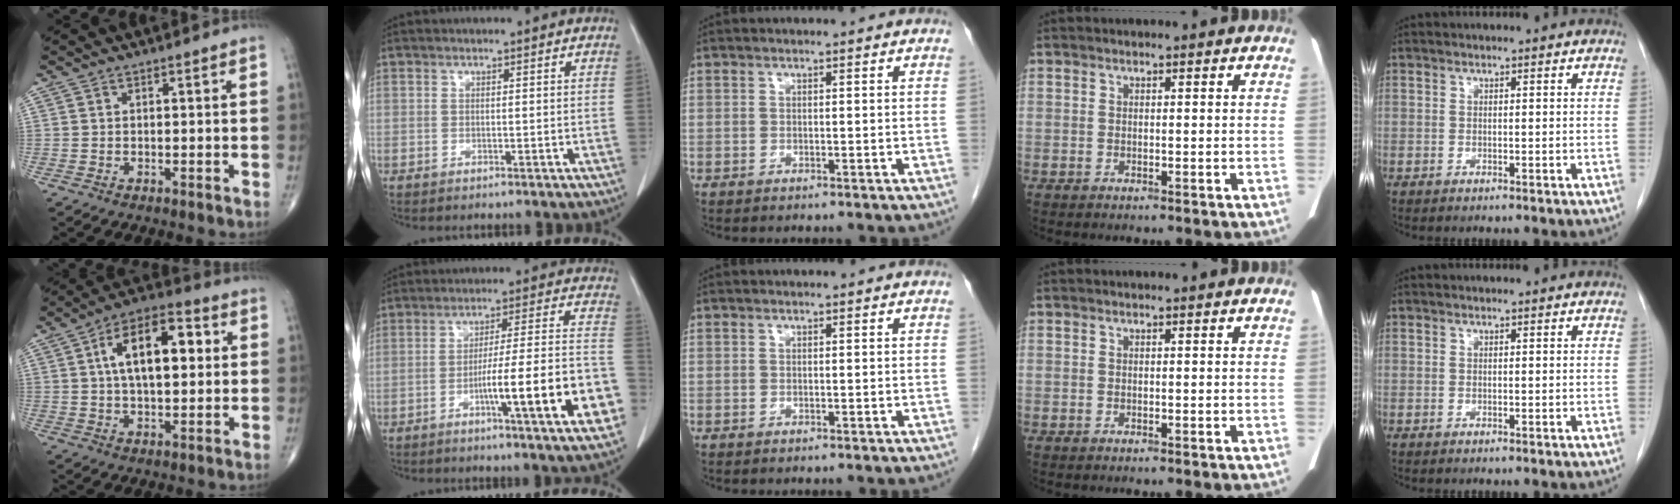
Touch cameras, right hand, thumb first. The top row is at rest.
{"thumb": {"total": 14.5, "force": [2.8, 7.2, 12.2], "torque": [-0.186, 0.018, 0.041]}, "index": {"total": 15.9, "force": [-5.8, 0.4, 14.8], "torque": [-0.200, 0.008, -0.085]}}